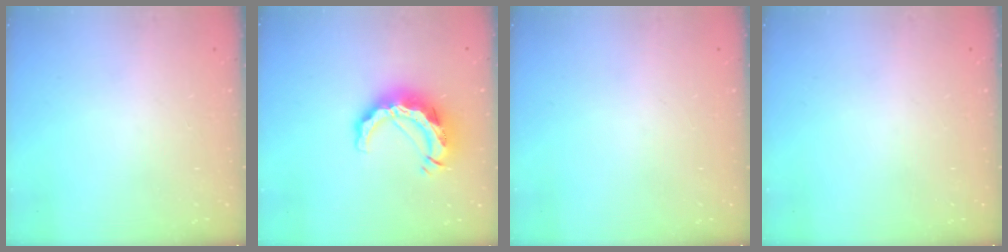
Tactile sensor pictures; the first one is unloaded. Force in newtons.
{"total": 12.9, "press": 12.8, "slide": 1.4}
{"total": 0.0}
{"total": 0.0}